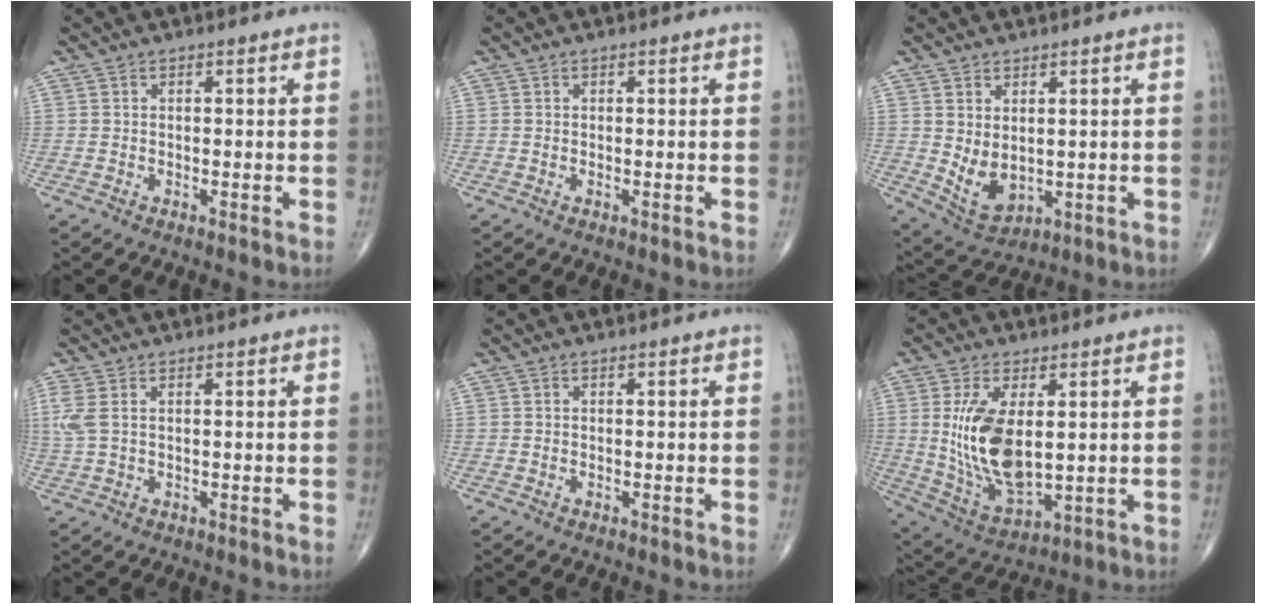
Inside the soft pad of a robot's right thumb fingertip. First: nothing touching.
{"total": 0.0}
{"total": 6.5, "force": [0.6, 4.0, 5.0], "torque": [-0.084, -0.014, 0.034]}
{"total": 3.6, "force": [1.0, 1.5, 3.1], "torque": [-0.102, 0.010, 0.029]}
{"total": 0.0}
{"total": 14.6, "force": [1.9, 7.1, 12.6], "torque": [-0.244, -0.022, 0.055]}